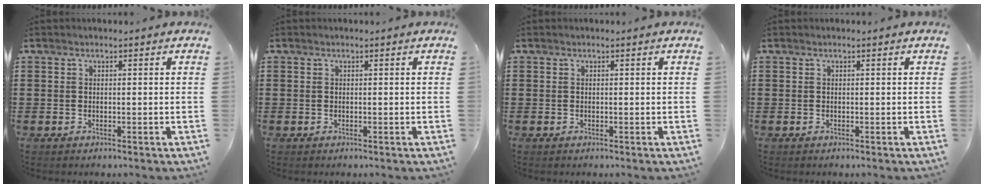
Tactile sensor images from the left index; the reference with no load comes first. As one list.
[{"total": 0.0}, {"total": 0.0}, {"total": 0.0}]